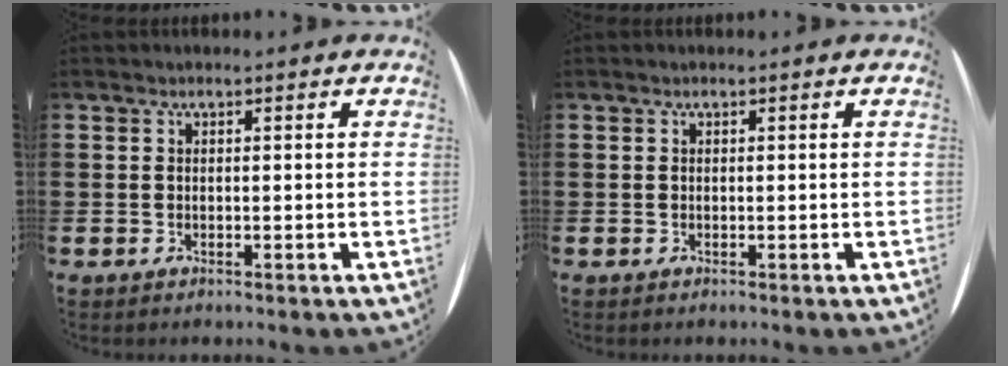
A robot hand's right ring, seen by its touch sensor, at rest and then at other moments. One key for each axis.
{"total": 0.0}